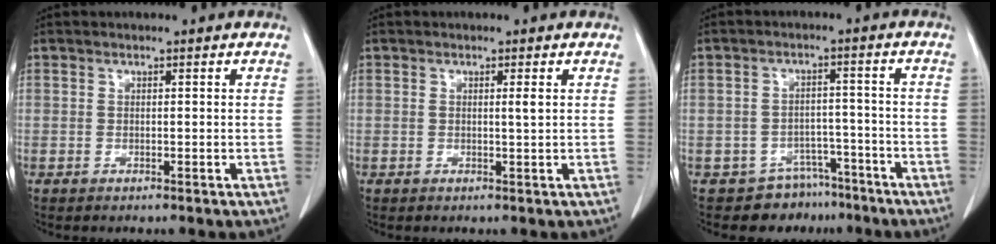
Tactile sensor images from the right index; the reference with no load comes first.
{"total": 1.0, "force": [0.3, -0.1, 1.0], "torque": [-0.017, 0.000, 0.003]}
{"total": 6.4, "force": [-5.0, 4.0, 0.0], "torque": [0.015, 0.033, -0.072]}